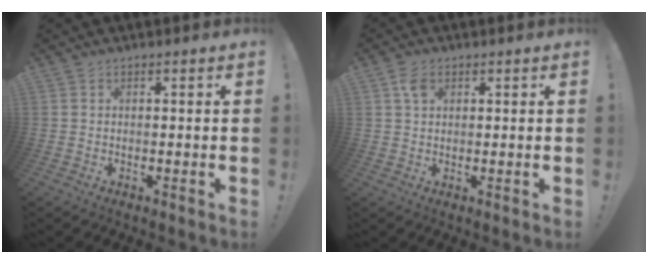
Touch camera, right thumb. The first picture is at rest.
{"total": 3.6, "force": [1.5, 2.2, 2.4], "torque": [-0.041, 0.001, 0.028]}